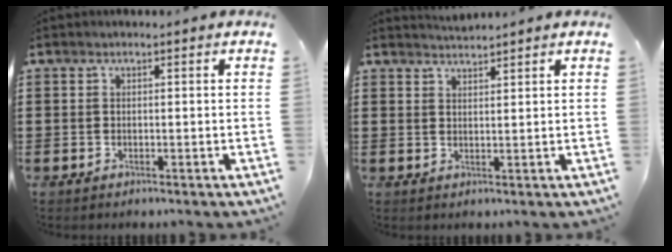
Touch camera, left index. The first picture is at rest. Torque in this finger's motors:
{"motor_torque": [0.02, 0.06, -0.08, 0.00]}